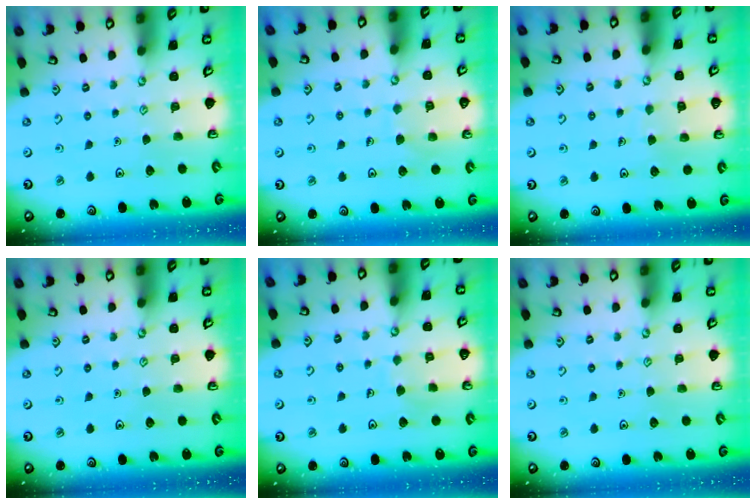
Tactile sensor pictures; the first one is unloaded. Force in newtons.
{"total": 6.4, "press": 6.4, "slide": 0.4}
{"total": 6.4, "press": 6.3, "slide": 0.6}
{"total": 0.0}
{"total": 5.2, "press": 5.2, "slide": 0.3}
{"total": 0.0}